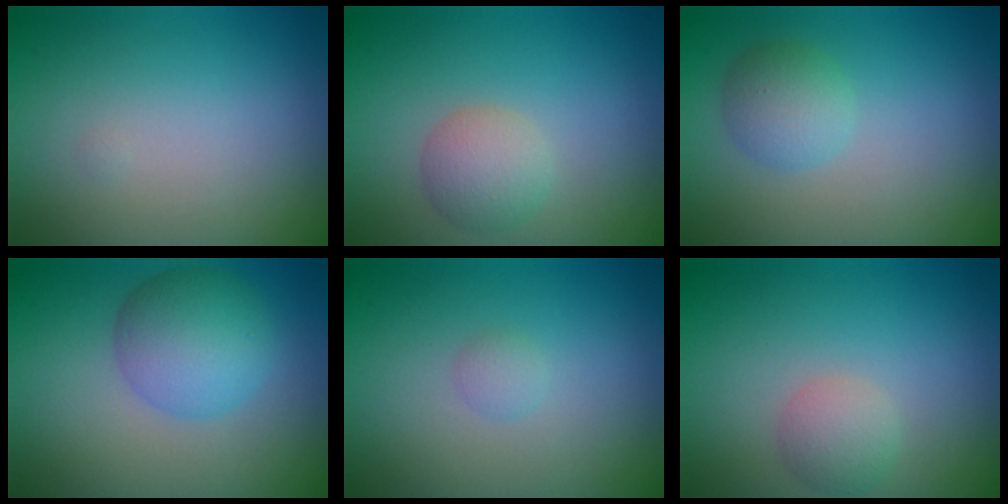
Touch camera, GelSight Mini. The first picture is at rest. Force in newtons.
{"total": 2.7, "press": 2.7, "slide": 0.2}
{"total": 2.6, "press": 2.6, "slide": 0.1}
{"total": 5.1, "press": 5.1, "slide": 0.2}
{"total": 0.8, "press": 0.8, "slide": 0.1}
{"total": 2.1, "press": 2.1, "slide": 0.1}